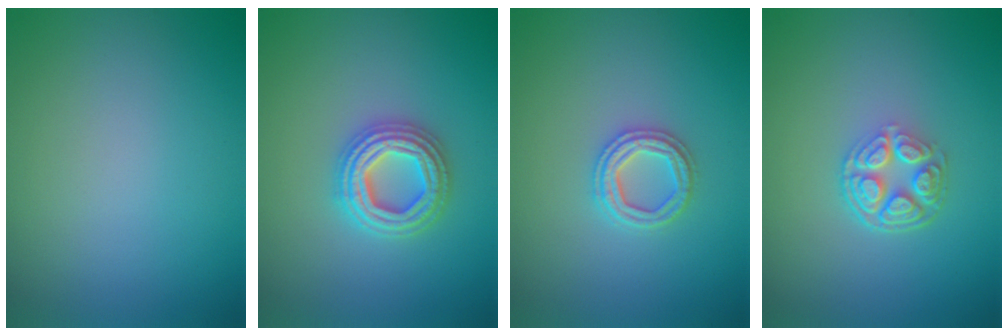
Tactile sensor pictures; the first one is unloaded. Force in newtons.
{"total": 4.8, "press": 4.7, "slide": 0.8}
{"total": 2.6, "press": 2.6, "slide": 0.5}
{"total": 4.7, "press": 3.3, "slide": 3.3}